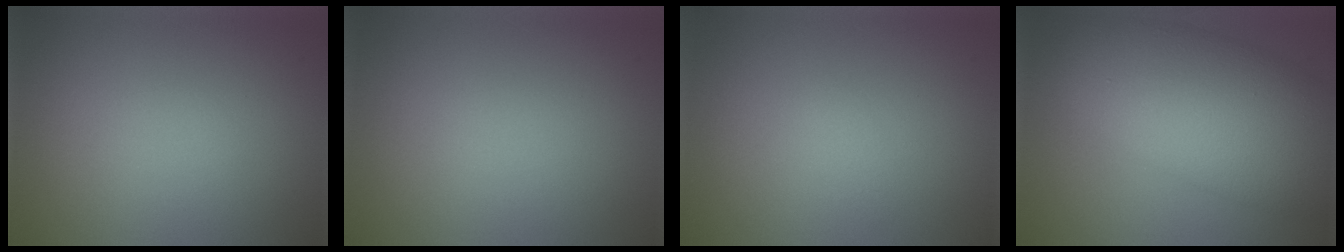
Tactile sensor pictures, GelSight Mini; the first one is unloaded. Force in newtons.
{"total": 0.0}
{"total": 0.6, "press": 0.6, "slide": 0.1}
{"total": 10.7, "press": 10.7, "slide": 0.3}